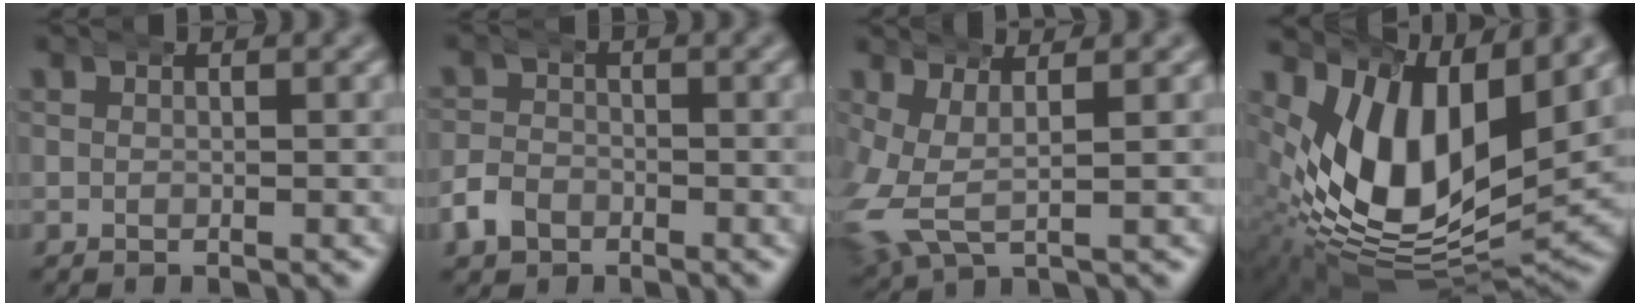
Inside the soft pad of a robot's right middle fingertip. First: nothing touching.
{"total": 2.6, "force": [-1.4, 2.0, 0.8], "torque": [-0.021, 0.005, -0.031]}
{"total": 5.8, "force": [-0.3, 4.4, 3.7], "torque": [-0.117, -0.024, 0.005]}
{"total": 15.2, "force": [0.4, 9.2, 12.1], "torque": [-0.241, -0.044, 0.031]}